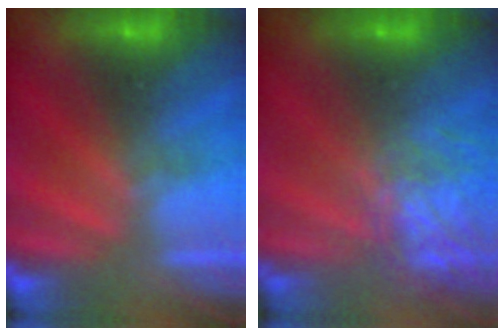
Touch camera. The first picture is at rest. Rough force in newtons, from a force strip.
{"total": 9.2}